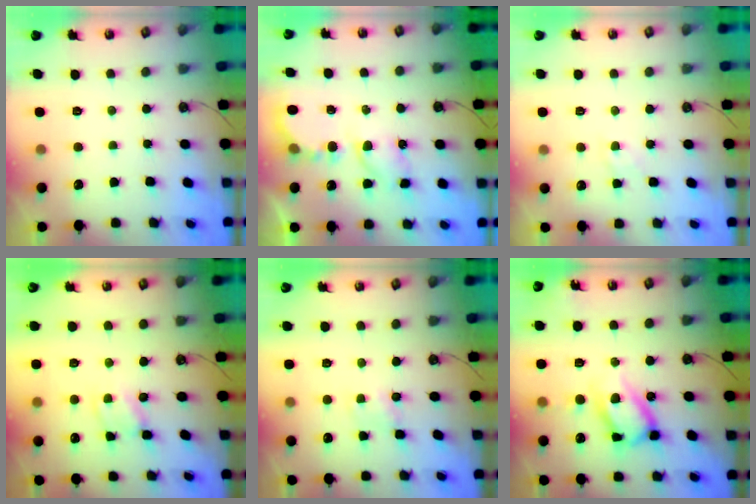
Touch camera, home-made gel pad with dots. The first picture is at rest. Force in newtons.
{"total": 6.7, "press": 6.7, "slide": 0.2}
{"total": 4.4, "press": 4.4, "slide": 0.6}
{"total": 2.8, "press": 2.8, "slide": 0.1}
{"total": 2.2, "press": 2.2, "slide": 0.3}
{"total": 15.6, "press": 15.5, "slide": 1.4}